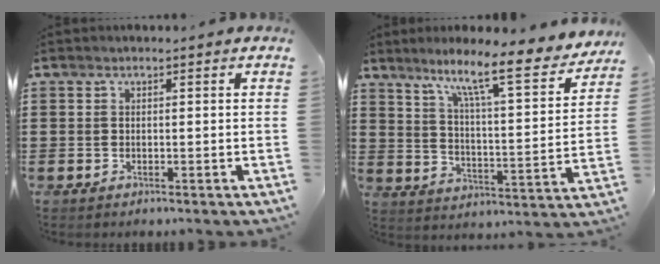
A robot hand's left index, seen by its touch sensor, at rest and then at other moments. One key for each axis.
{"total": 10.6, "fx": 8.2, "fy": 0.7, "fz": 6.6, "tx": -0.134, "ty": -0.054, "tz": 0.127}